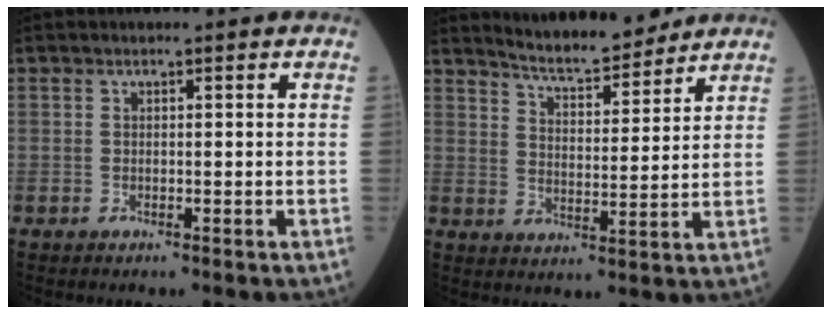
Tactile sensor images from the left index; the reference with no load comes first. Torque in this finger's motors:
{"motor_torque": [-0.05, -0.28, 0.17, 0.03]}